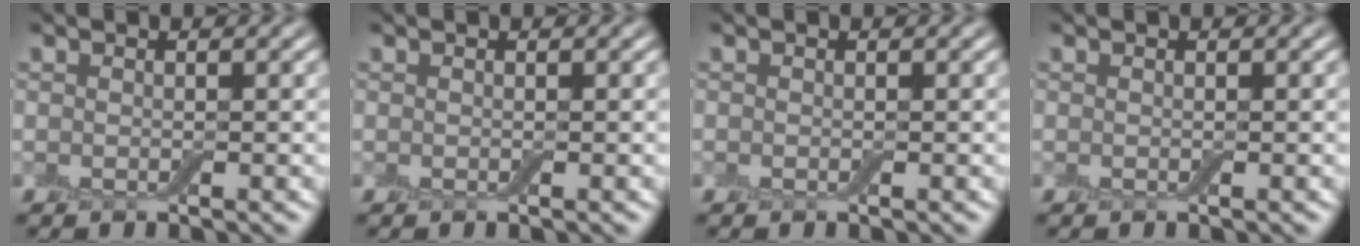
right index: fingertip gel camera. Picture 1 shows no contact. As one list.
[{"total": 0.0}, {"total": 0.0}, {"total": 0.0}]